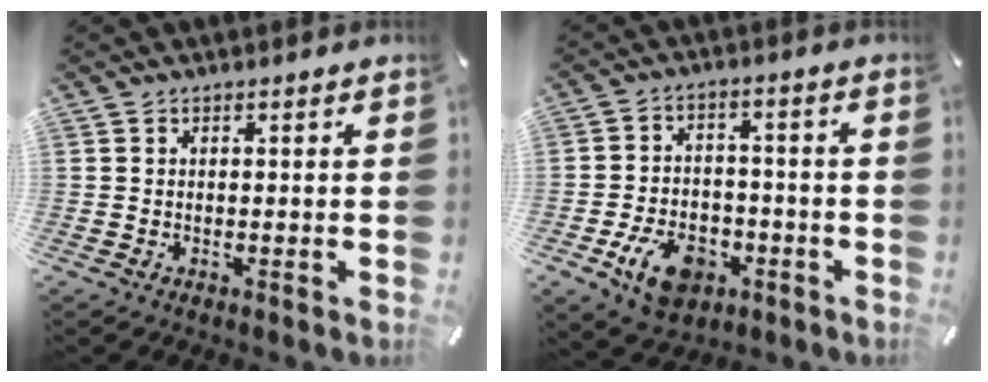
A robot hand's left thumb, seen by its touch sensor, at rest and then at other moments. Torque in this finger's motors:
{"motor_torque": [1.03, 1.76, 0.32, 0.12, 0.25]}